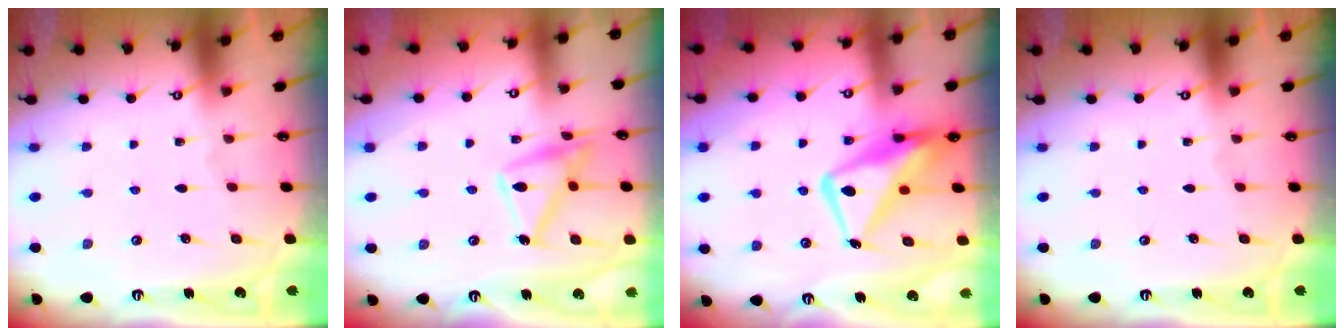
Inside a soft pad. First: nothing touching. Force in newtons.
{"total": 15.1, "press": 15.0, "slide": 1.0}
{"total": 15.2, "press": 15.1, "slide": 1.6}
{"total": 0.0}